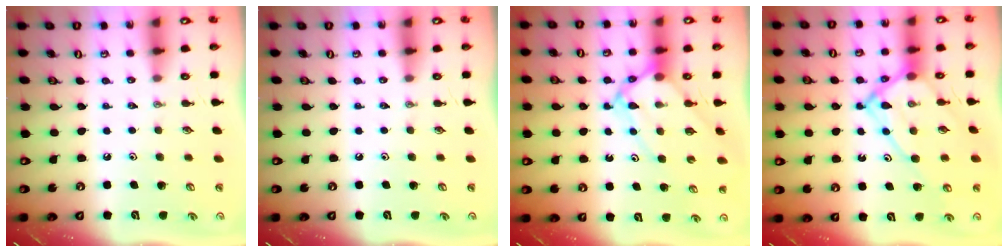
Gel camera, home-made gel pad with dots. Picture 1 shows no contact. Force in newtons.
{"total": 0.0}
{"total": 8.8, "press": 8.8, "slide": 0.8}
{"total": 14.1, "press": 14.0, "slide": 1.6}